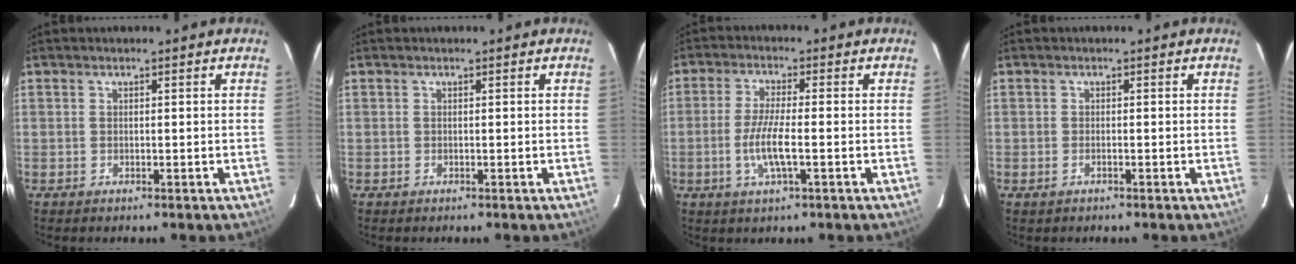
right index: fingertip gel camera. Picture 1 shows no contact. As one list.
[{"total": 0.0}, {"total": 6.6, "force": [-1.8, 1.0, 6.3], "torque": [-0.127, -0.008, -0.036]}, {"total": 1.1, "force": [-0.6, 0.5, 0.7], "torque": [-0.015, -0.001, -0.012]}]